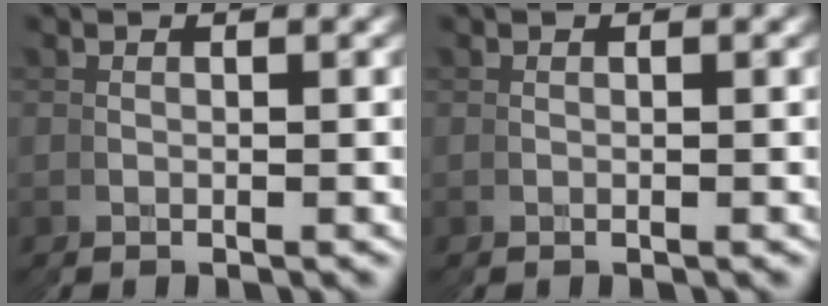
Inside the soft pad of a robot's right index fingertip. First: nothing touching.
{"total": 0.0}